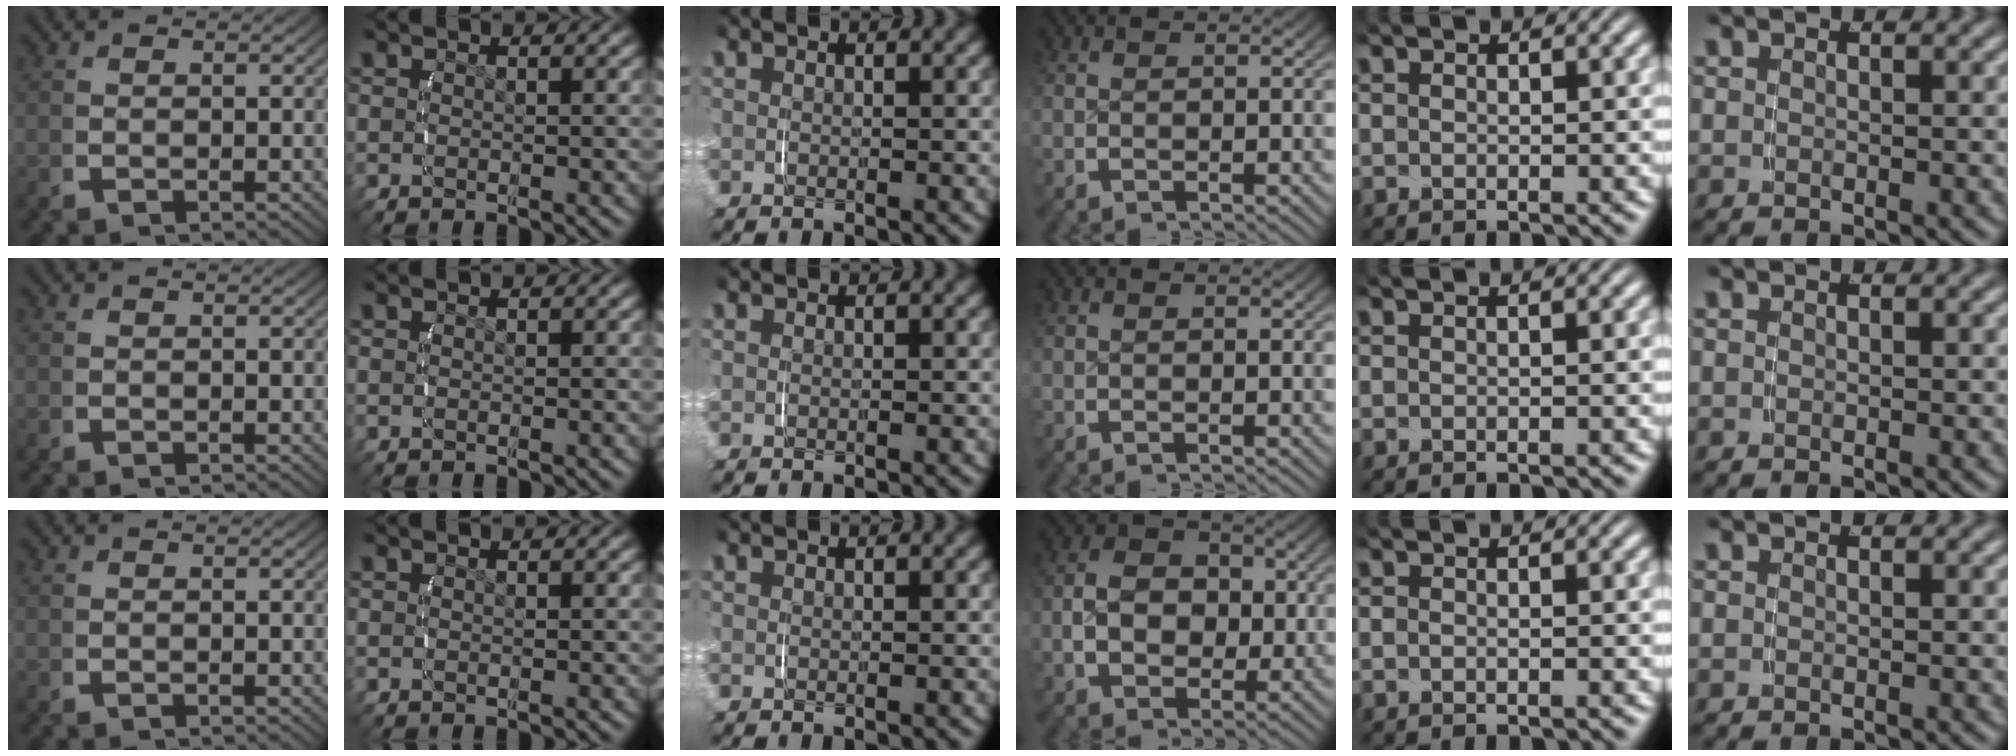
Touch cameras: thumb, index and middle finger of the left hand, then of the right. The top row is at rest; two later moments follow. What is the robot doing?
{"motion": "grasp_and_lifting", "object": "velcro strap"}